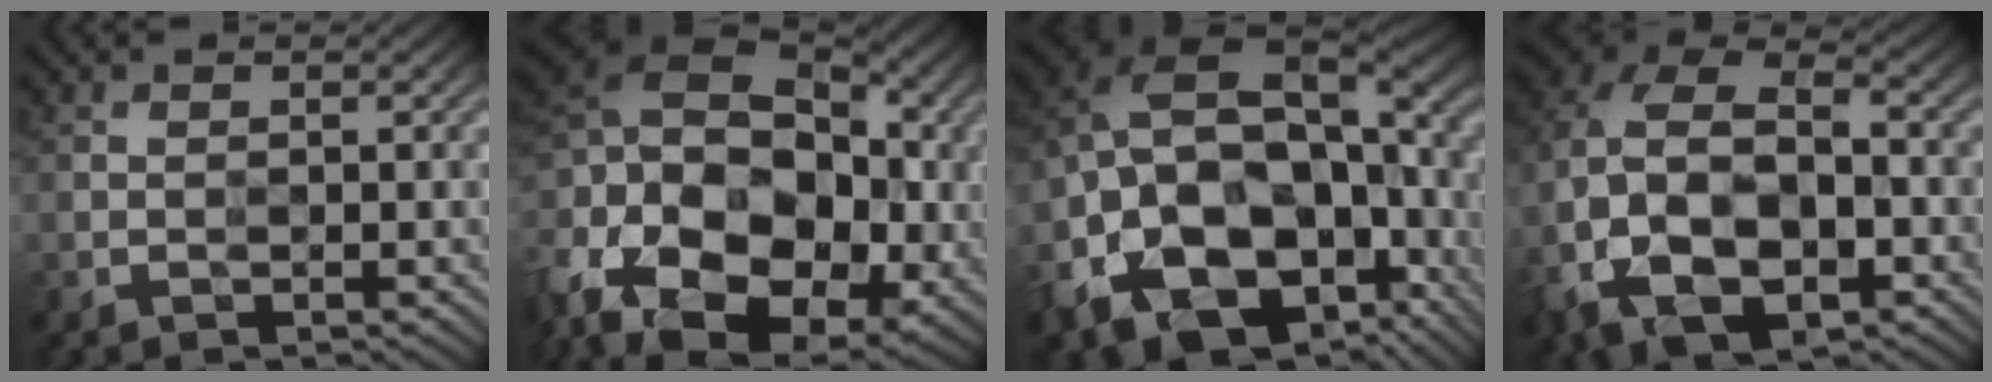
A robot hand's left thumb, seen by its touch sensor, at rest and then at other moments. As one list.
[{"total": 20.1, "force": [-3.7, 14.7, 13.1], "torque": [-0.288, 0.017, -0.057]}, {"total": 20.4, "force": [-5.9, 13.5, 14.1], "torque": [-0.317, -0.050, -0.065]}, {"total": 16.5, "force": [-4.1, 11.4, 11.1], "torque": [-0.268, -0.030, -0.055]}]